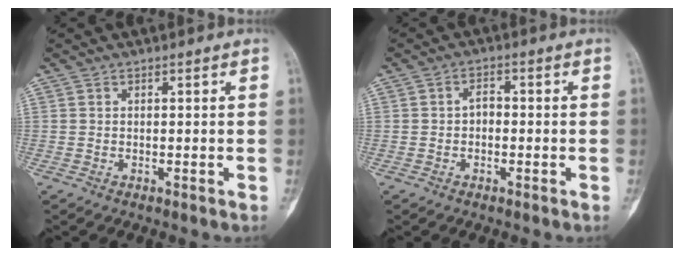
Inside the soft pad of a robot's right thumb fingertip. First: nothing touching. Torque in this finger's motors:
{"motor_torque": [-0.32, -0.19, 0.11, -0.30, -0.02]}